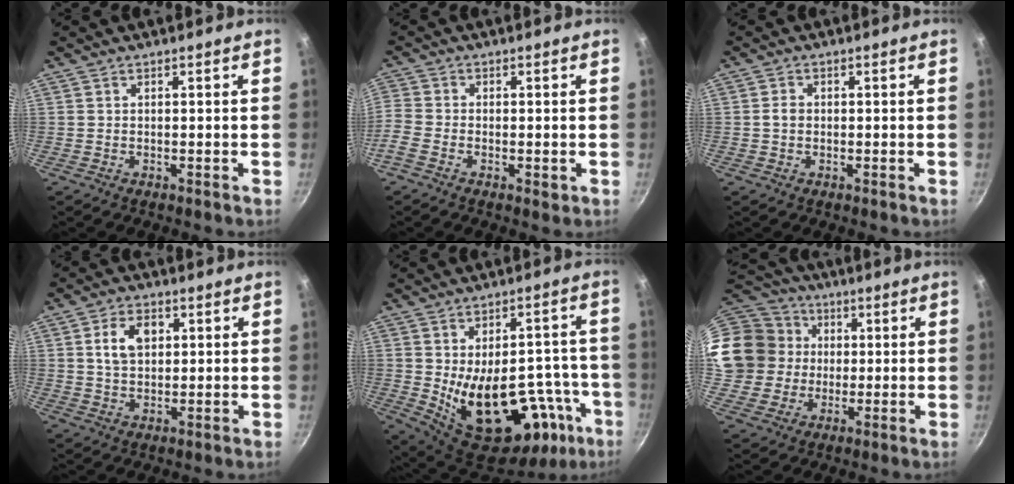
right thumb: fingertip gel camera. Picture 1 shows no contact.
{"total": 4.9, "force": [-2.1, 3.0, 3.2], "torque": [-0.079, 0.002, -0.056]}
{"total": 1.9, "force": [-0.1, 1.5, 1.1], "torque": [-0.014, 0.007, -0.003]}
{"total": 6.9, "force": [1.8, 4.7, 4.7], "torque": [-0.066, 0.001, 0.029]}
{"total": 25.6, "force": [-7.5, 14.5, 19.7], "torque": [-0.232, 0.015, -0.076]}
{"total": 19.3, "force": [2.5, 17.6, 7.5], "torque": [-0.140, 0.036, 0.051]}